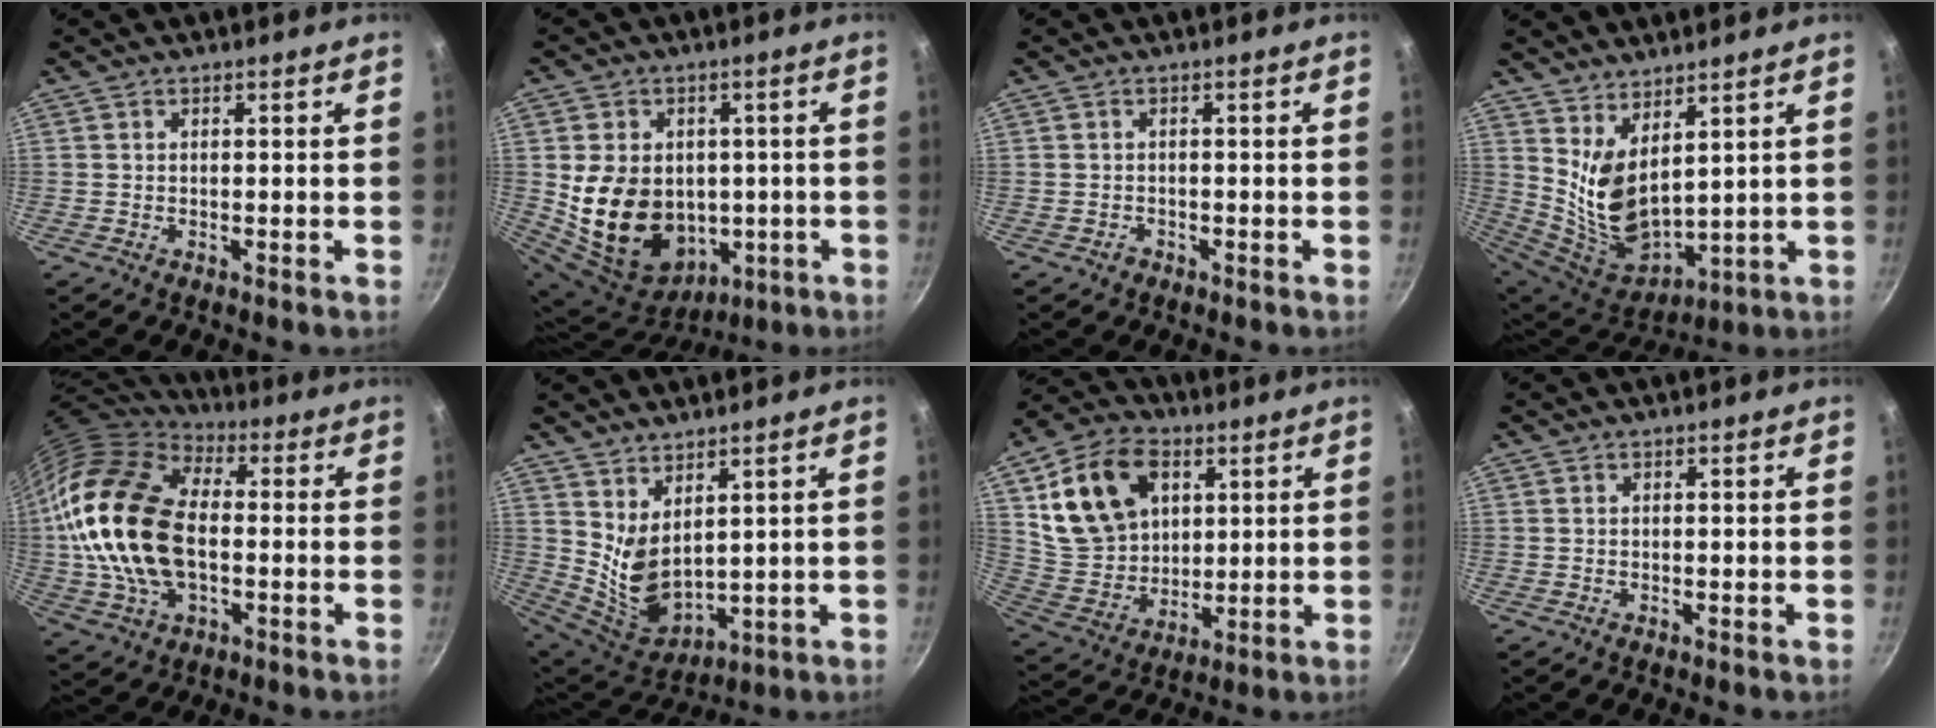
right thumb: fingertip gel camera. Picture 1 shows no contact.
{"total": 18.6, "force": [-0.8, 14.8, 11.2], "torque": [-0.201, 0.003, 0.014]}
{"total": 1.1, "force": [-0.6, 0.9, 0.2], "torque": [0.000, 0.009, -0.005]}
{"total": 11.2, "force": [5.4, 5.6, 8.1], "torque": [-0.134, -0.069, 0.122]}
{"total": 22.1, "force": [-0.4, 13.8, 17.2], "torque": [-0.320, 0.022, -0.010]}
{"total": 9.2, "force": [4.1, 5.1, 6.5], "torque": [-0.103, -0.056, 0.100]}
{"total": 18.8, "force": [6.1, 13.8, 11.2], "torque": [-0.186, -0.010, 0.121]}
{"total": 0.0}